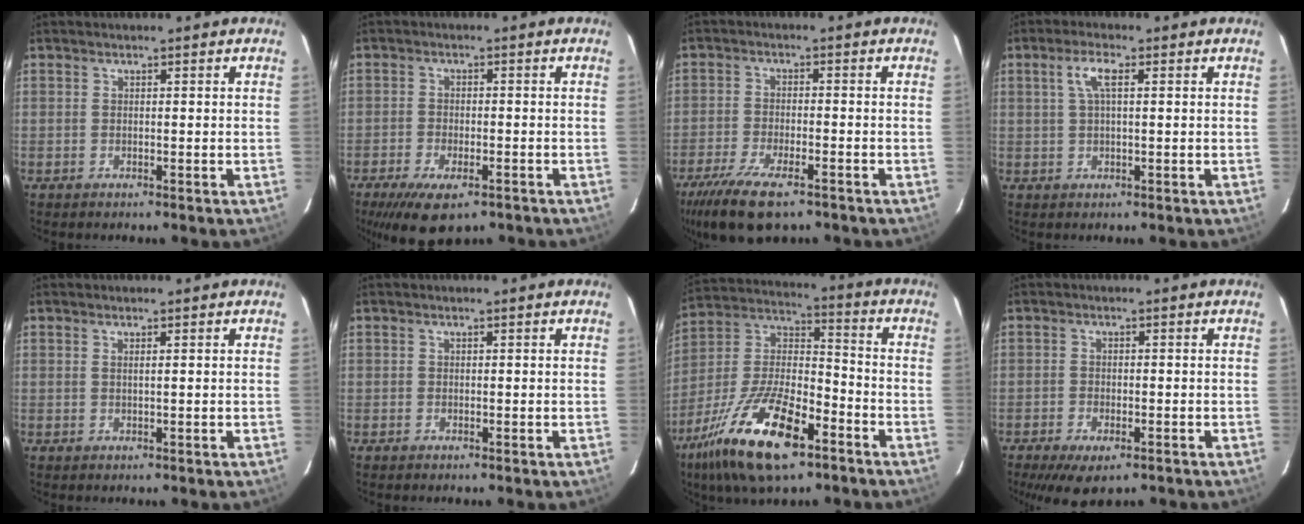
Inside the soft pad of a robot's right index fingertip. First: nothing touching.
{"total": 10.2, "force": [-6.7, 4.2, 6.5], "torque": [-0.144, -0.026, -0.108]}
{"total": 13.1, "force": [-9.2, 4.2, 8.3], "torque": [-0.192, -0.040, -0.165]}
{"total": 3.8, "force": [1.1, 0.9, 3.5], "torque": [-0.071, 0.009, 0.021]}
{"total": 0.7, "force": [0.3, -0.2, 0.6], "torque": [-0.012, 0.001, 0.004]}
{"total": 0.0}
{"total": 21.2, "force": [-11.9, 8.2, 15.5], "torque": [-0.316, -0.021, -0.218]}
{"total": 7.6, "force": [-4.9, 3.2, 4.8], "torque": [-0.109, -0.025, -0.080]}